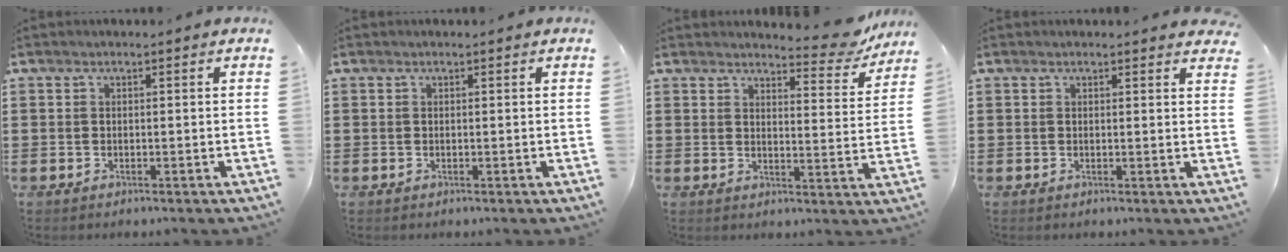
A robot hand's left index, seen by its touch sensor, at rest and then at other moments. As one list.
[{"total": 0.0}, {"total": 5.8, "force": [5.4, 0.8, 1.9], "torque": [-0.034, -0.031, 0.093]}, {"total": 1.3, "force": [1.2, 0.2, 0.3], "torque": [0.000, 0.000, 0.022]}]